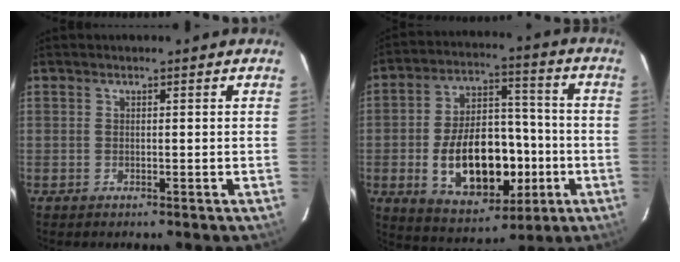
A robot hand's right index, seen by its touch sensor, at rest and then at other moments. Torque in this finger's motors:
{"motor_torque": [1.35, -0.79, 1.06, 0.21]}